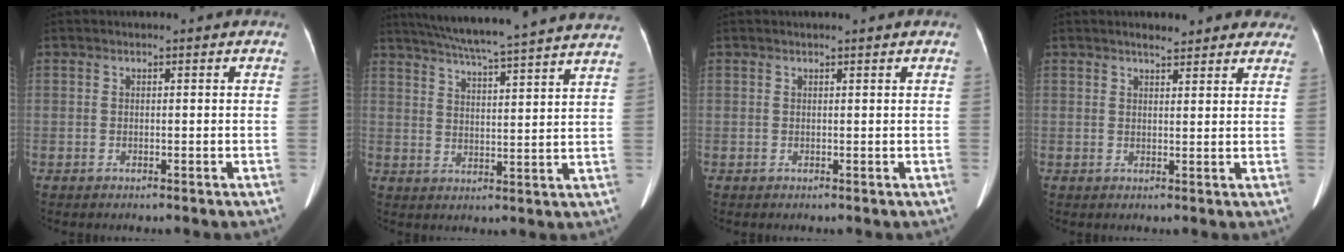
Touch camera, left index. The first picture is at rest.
{"total": 24.8, "force": [22.3, -0.1, 11.0], "torque": [-0.183, -0.006, 0.292]}
{"total": 0.7, "force": [0.6, -0.2, 0.3], "torque": [-0.010, -0.001, 0.015]}
{"total": 6.5, "force": [5.7, 1.8, 2.5], "torque": [-0.016, 0.008, 0.061]}